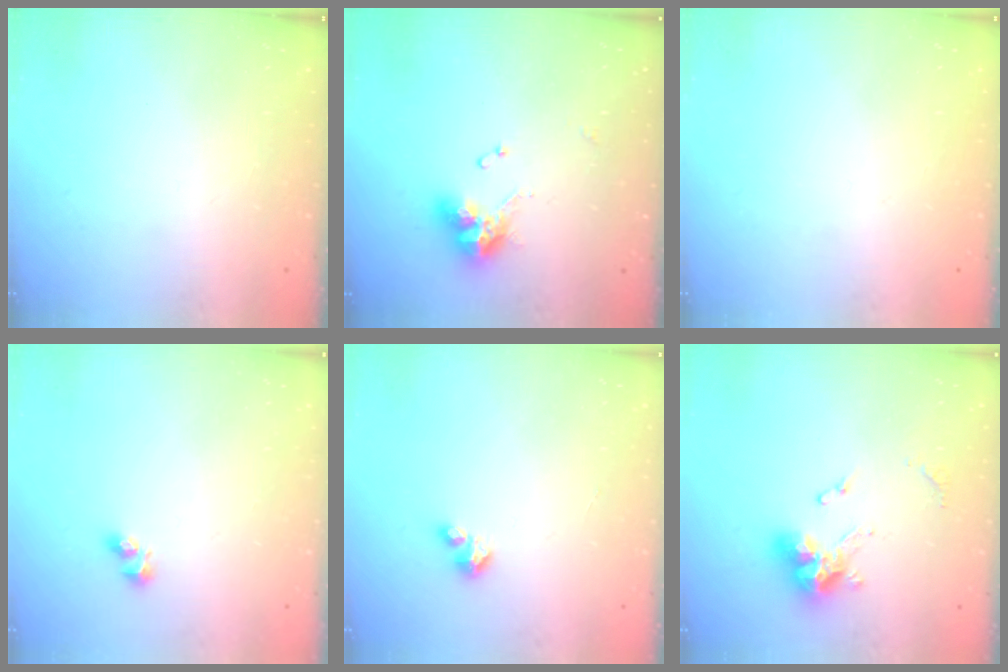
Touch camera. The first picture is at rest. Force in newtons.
{"total": 11.3, "press": 11.2, "slide": 1.0}
{"total": 0.0}
{"total": 2.7, "press": 2.5, "slide": 1.0}
{"total": 2.7, "press": 2.7, "slide": 0.3}
{"total": 11.0, "press": 10.9, "slide": 0.8}